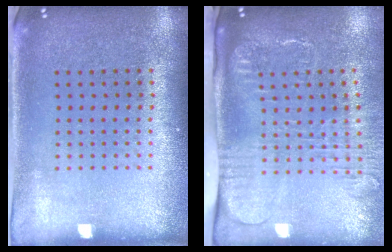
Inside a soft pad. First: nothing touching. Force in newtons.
{"total": 2.6, "press": 2.0, "slide": 1.7}